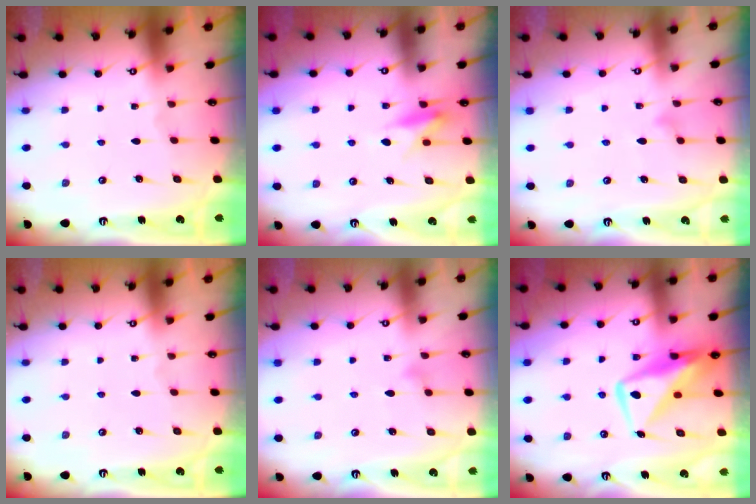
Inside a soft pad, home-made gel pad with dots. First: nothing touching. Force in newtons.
{"total": 8.7, "press": 8.6, "slide": 0.4}
{"total": 9.8, "press": 9.8, "slide": 0.4}
{"total": 0.0}
{"total": 7.3, "press": 7.2, "slide": 0.7}
{"total": 12.2, "press": 12.1, "slide": 1.2}